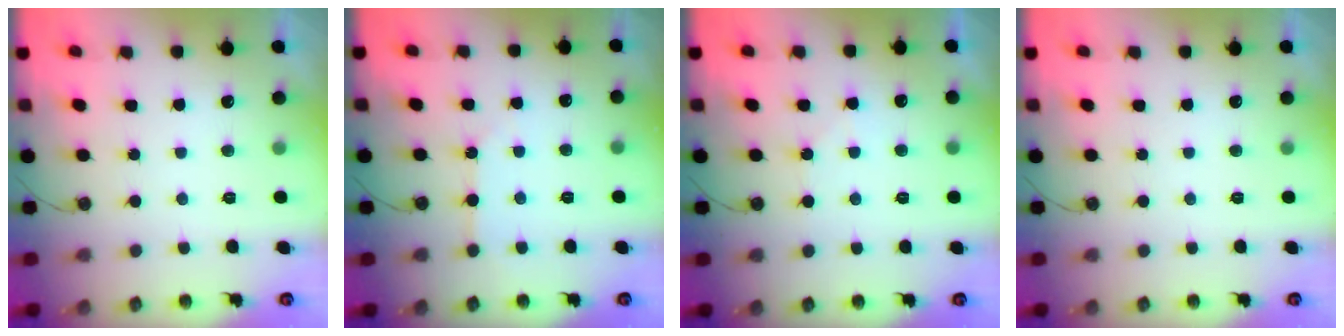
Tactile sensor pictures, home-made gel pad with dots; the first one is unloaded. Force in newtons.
{"total": 4.9, "press": 4.8, "slide": 0.5}
{"total": 4.9, "press": 4.8, "slide": 0.7}
{"total": 0.0}